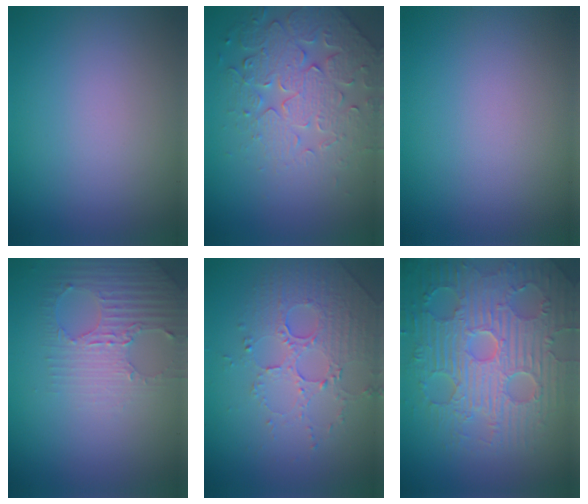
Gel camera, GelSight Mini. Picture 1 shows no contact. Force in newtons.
{"total": 5.0, "press": 4.8, "slide": 1.5}
{"total": 0.0}
{"total": 2.9, "press": 2.7, "slide": 1.1}
{"total": 5.0, "press": 3.4, "slide": 3.6}
{"total": 9.6, "press": 6.7, "slide": 6.9}